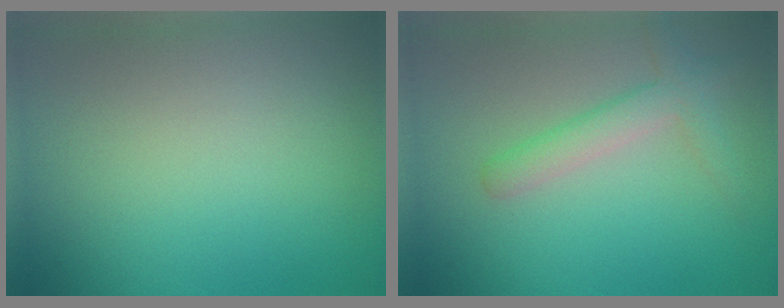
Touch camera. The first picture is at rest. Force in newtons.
{"total": 2.8, "press": 2.8, "slide": 0.1}